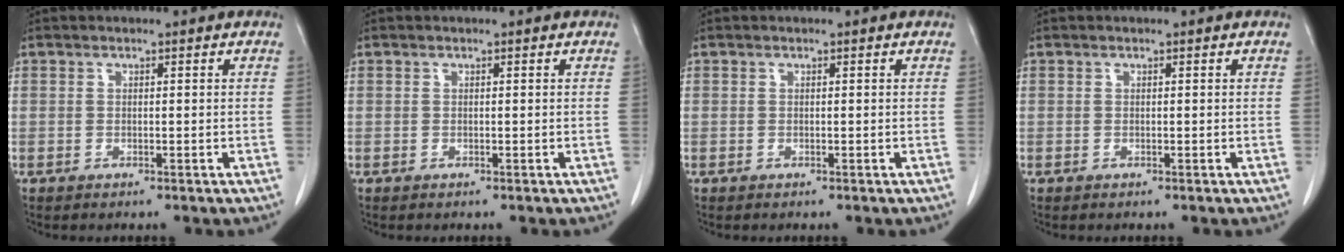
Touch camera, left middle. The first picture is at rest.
{"total": 0.0}
{"total": 0.0}
{"total": 0.0}